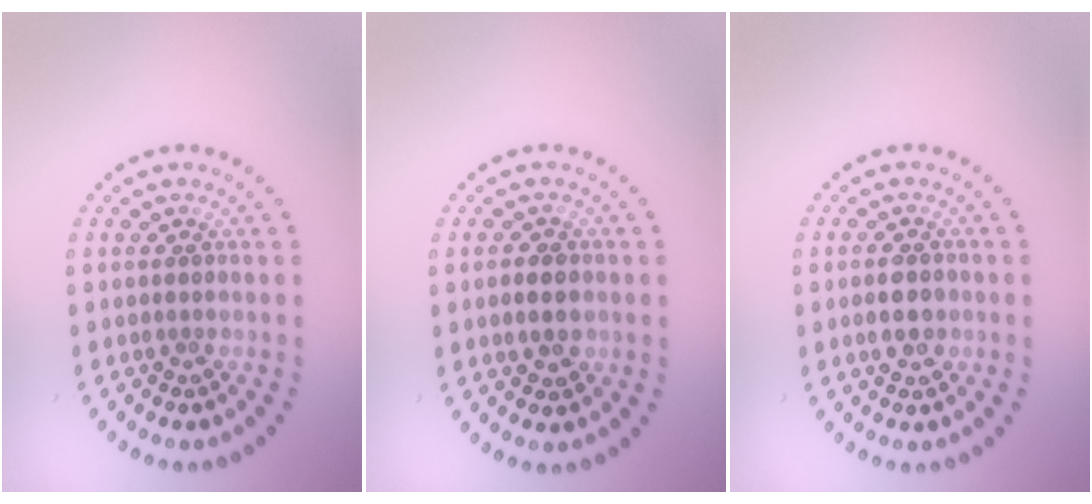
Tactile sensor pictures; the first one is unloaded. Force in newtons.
{"total": 2.5, "press": 2.4, "slide": 0.2}
{"total": 2.8, "press": 2.8, "slide": 0.2}